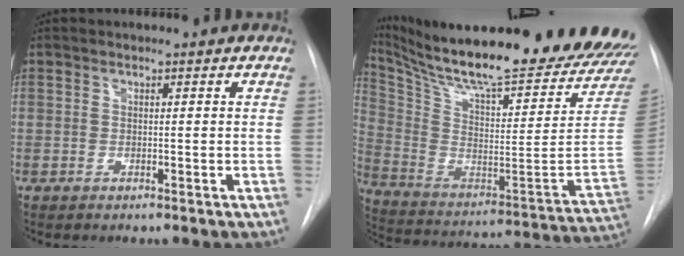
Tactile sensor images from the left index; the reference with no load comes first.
{"total": 32.8, "force": [28.4, 3.1, 16.2], "torque": [-0.298, -0.111, 0.400]}